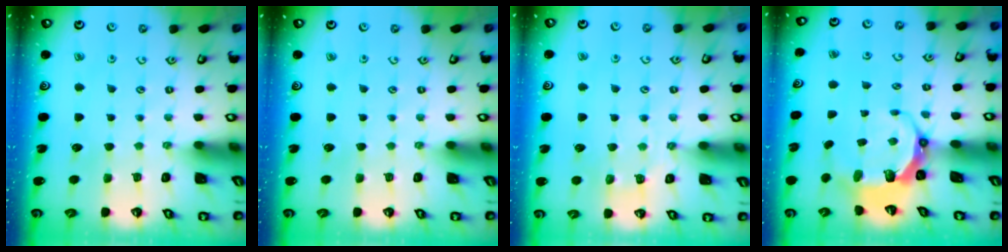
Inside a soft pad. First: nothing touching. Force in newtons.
{"total": 0.0}
{"total": 5.9, "press": 5.8, "slide": 0.7}
{"total": 8.1, "press": 6.9, "slide": 4.2}